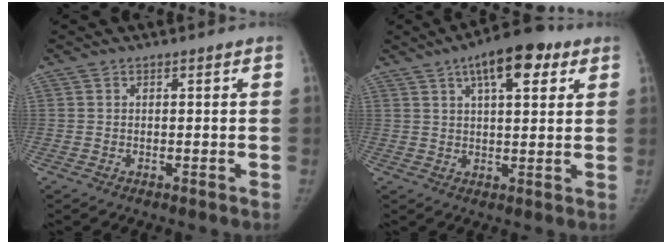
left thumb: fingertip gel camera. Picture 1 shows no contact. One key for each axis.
{"total": 11.8, "fx": 5.8, "fy": 4.7, "fz": 9.1, "tx": -0.115, "ty": -0.002, "tz": 0.082}